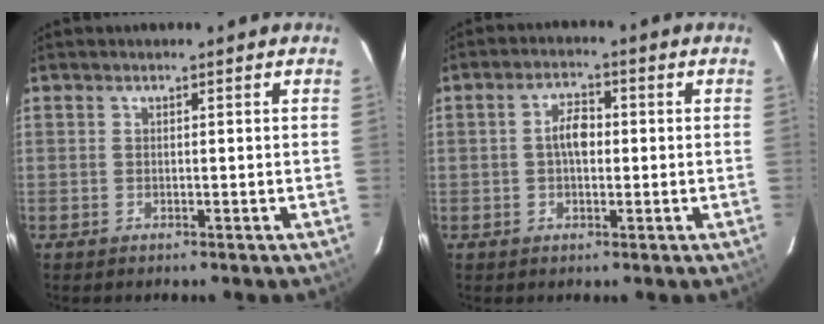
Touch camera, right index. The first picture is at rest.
{"total": 4.4, "force": [0.0, 2.4, 3.6], "torque": [-0.067, 0.012, 0.001]}